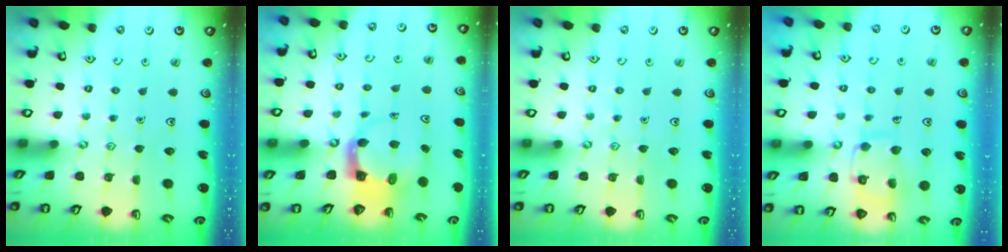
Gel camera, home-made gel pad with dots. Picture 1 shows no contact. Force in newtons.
{"total": 3.6, "press": 3.5, "slide": 0.5}
{"total": 0.0}
{"total": 11.6, "press": 11.6, "slide": 0.5}